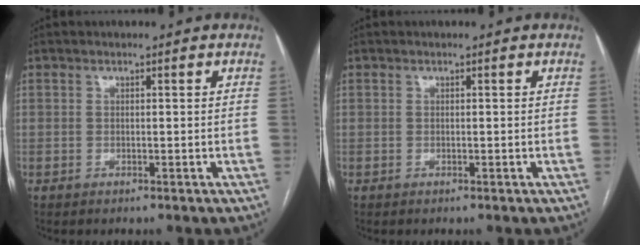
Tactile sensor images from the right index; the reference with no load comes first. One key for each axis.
{"total": 0.0}